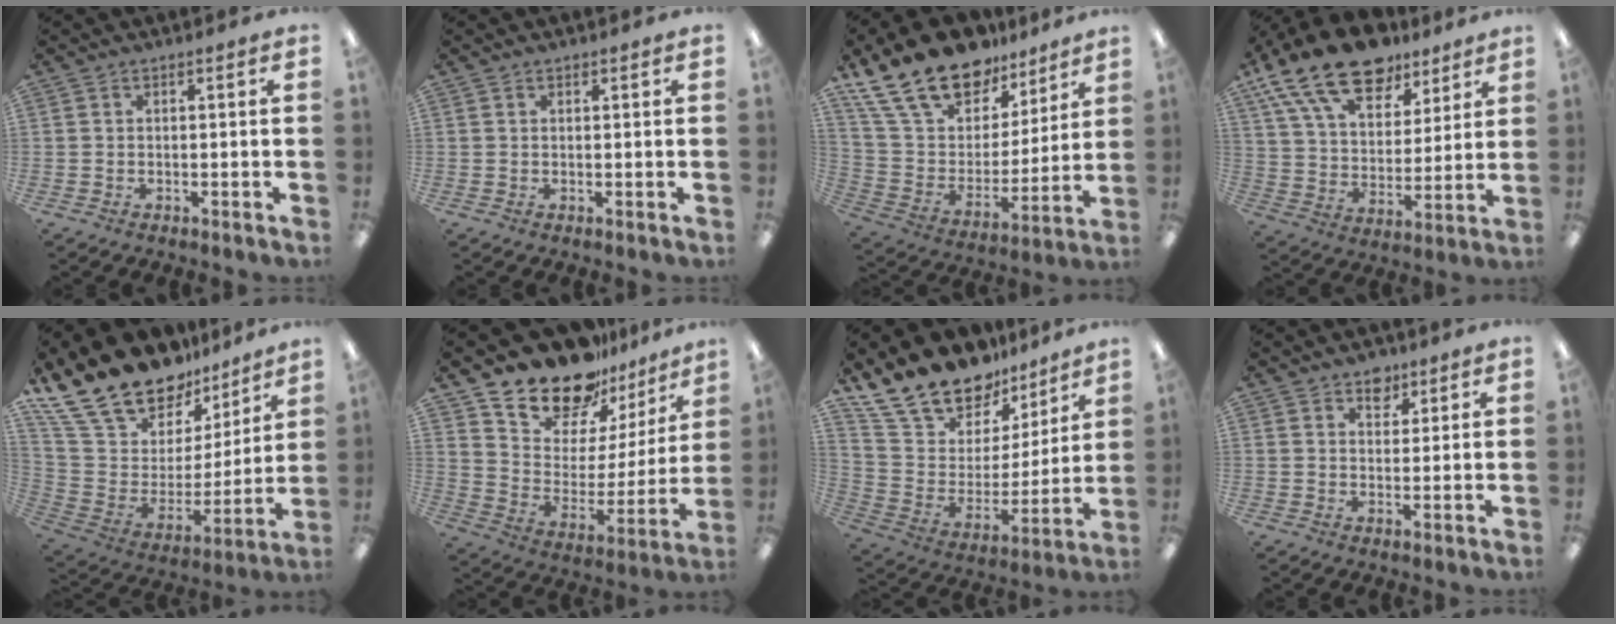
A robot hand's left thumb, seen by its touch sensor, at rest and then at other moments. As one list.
[{"total": 0.8, "force": [0.7, 0.4, 0.1], "torque": [-0.003, 0.001, 0.013]}, {"total": 21.4, "force": [15.8, 11.2, 9.1], "torque": [-0.186, -0.093, 0.292]}, {"total": 20.0, "force": [14.1, 9.7, 10.4], "torque": [-0.195, -0.071, 0.254]}, {"total": 20.7, "force": [17.5, 8.9, 6.5], "torque": [-0.147, -0.133, 0.327]}, {"total": 19.4, "force": [16.8, 8.2, 5.1], "torque": [-0.107, -0.134, 0.299]}, {"total": 18.4, "force": [16.0, 8.2, 4.0], "torque": [-0.100, -0.132, 0.297]}, {"total": 5.0, "force": [3.7, 3.2, 1.3], "torque": [-0.004, -0.015, 0.063]}]